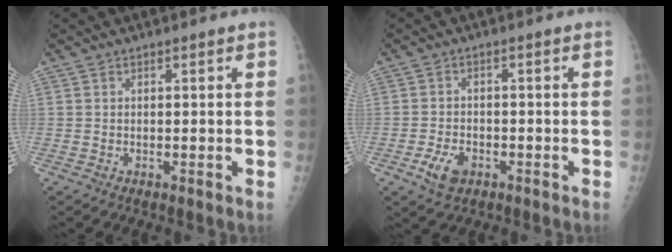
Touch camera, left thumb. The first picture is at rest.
{"total": 4.5, "force": [-2.1, 2.8, 2.8], "torque": [-0.050, 0.008, -0.035]}